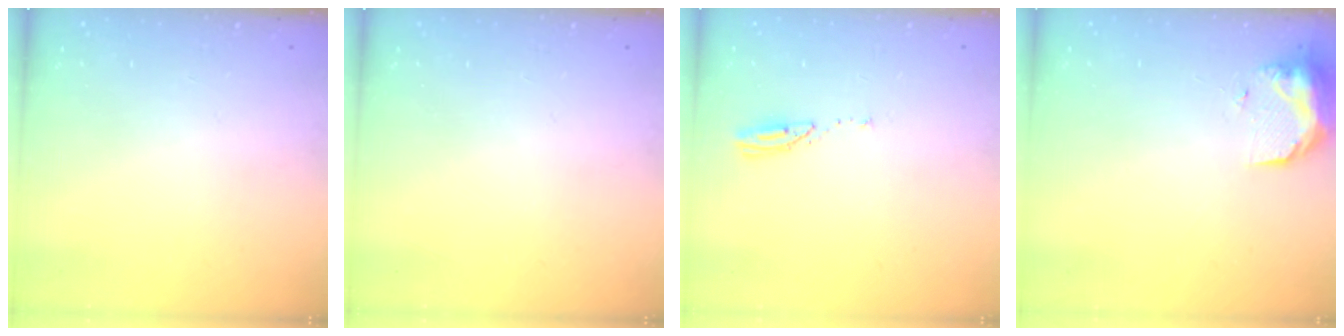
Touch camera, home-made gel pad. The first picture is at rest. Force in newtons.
{"total": 0.0}
{"total": 3.0, "press": 2.9, "slide": 0.3}
{"total": 9.7, "press": 9.6, "slide": 0.9}